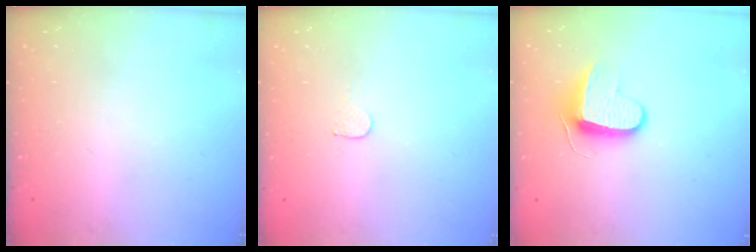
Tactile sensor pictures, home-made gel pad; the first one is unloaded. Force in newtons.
{"total": 3.7, "press": 3.7, "slide": 0.3}
{"total": 9.2, "press": 9.2, "slide": 0.7}